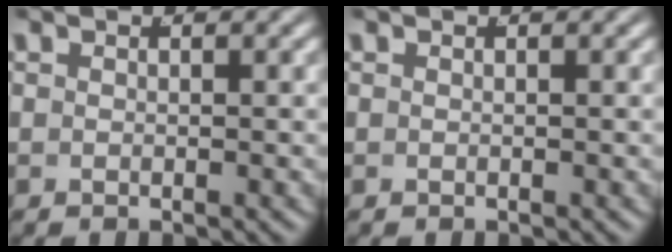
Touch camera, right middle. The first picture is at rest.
{"total": 0.0}